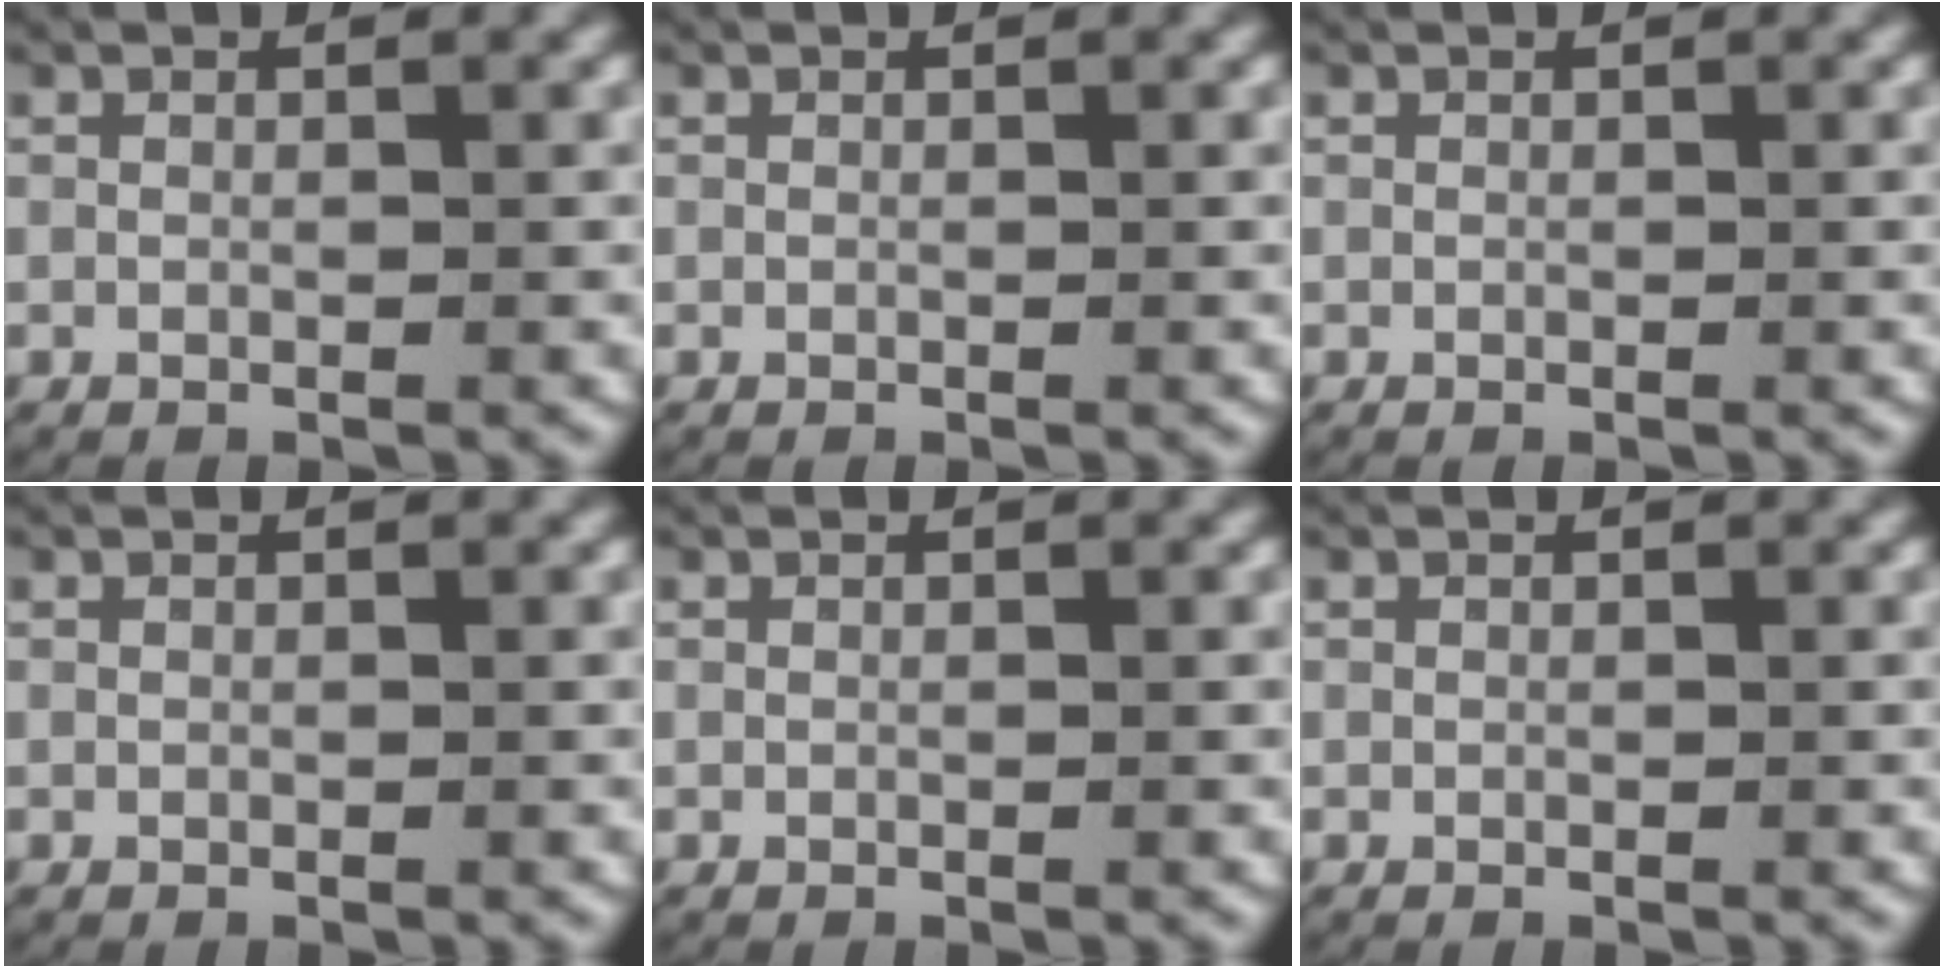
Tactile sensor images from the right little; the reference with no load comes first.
{"total": 0.0}
{"total": 0.0}
{"total": 0.0}
{"total": 0.0}
{"total": 0.0}